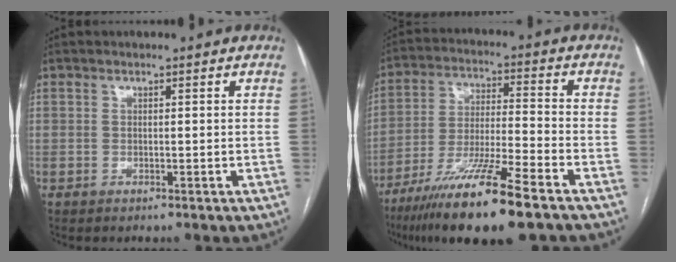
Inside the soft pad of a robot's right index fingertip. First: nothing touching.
{"total": 15.5, "force": [-10.3, 0.3, 11.6], "torque": [-0.227, -0.042, -0.186]}